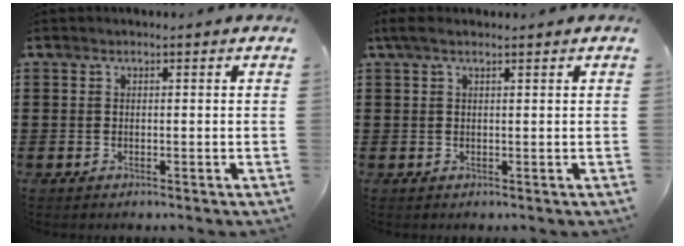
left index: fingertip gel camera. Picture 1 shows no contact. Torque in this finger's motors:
{"motor_torque": [-0.06, 0.02, 0.16, 0.01]}